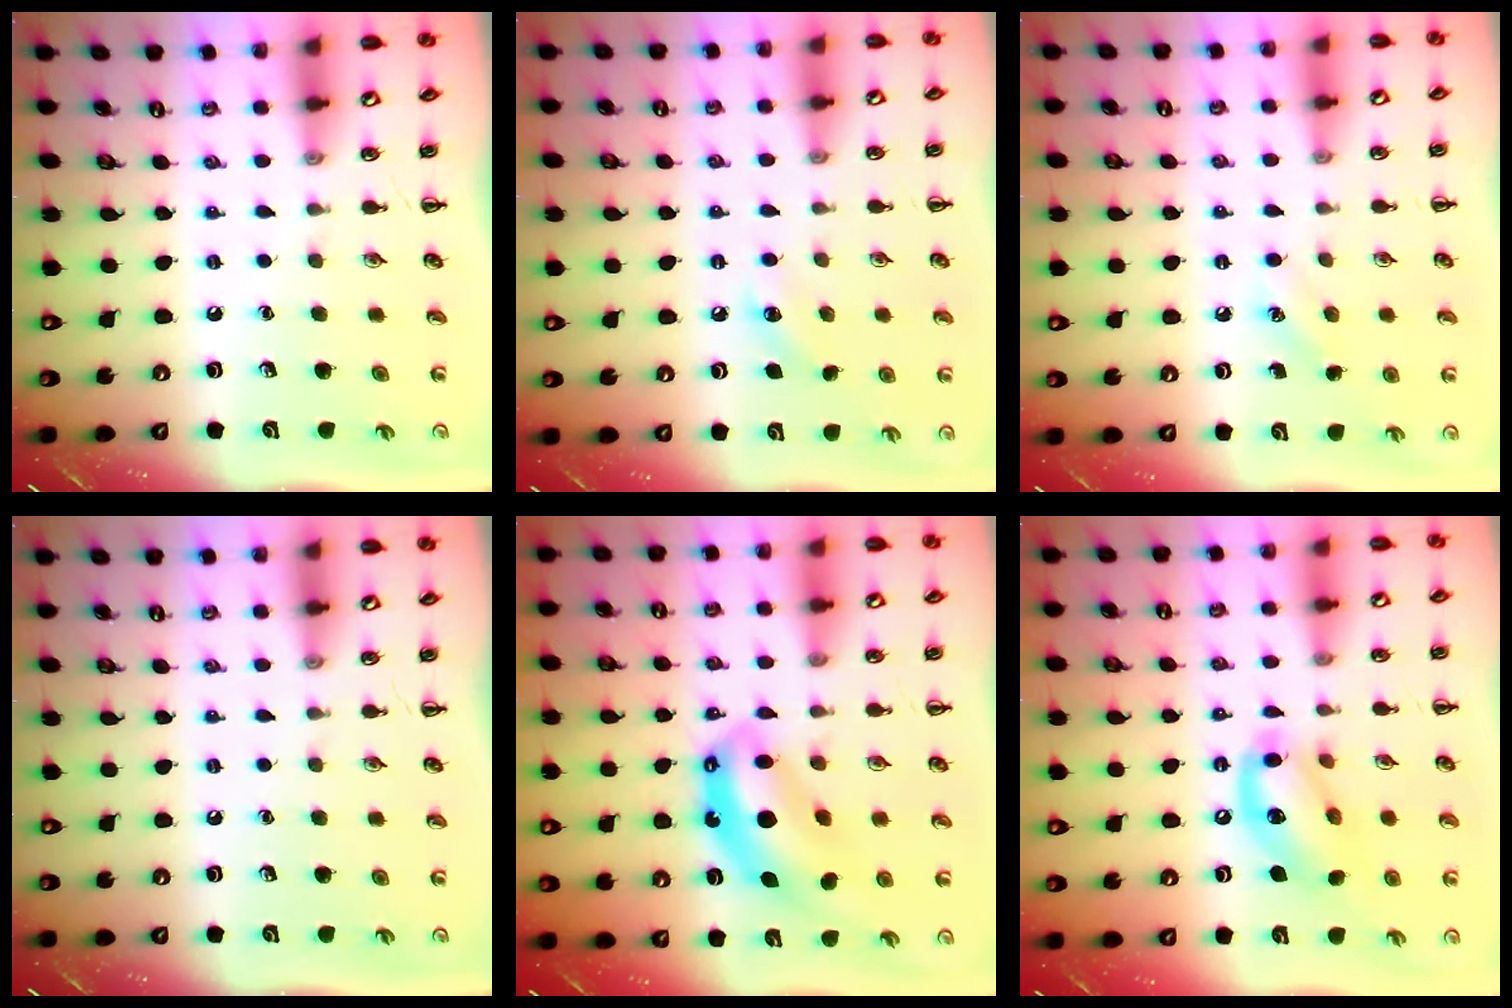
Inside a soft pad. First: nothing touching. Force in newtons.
{"total": 7.1, "press": 7.0, "slide": 1.5}
{"total": 6.7, "press": 6.5, "slide": 1.7}
{"total": 0.0}
{"total": 10.9, "press": 10.5, "slide": 3.0}
{"total": 14.5, "press": 14.4, "slide": 2.3}